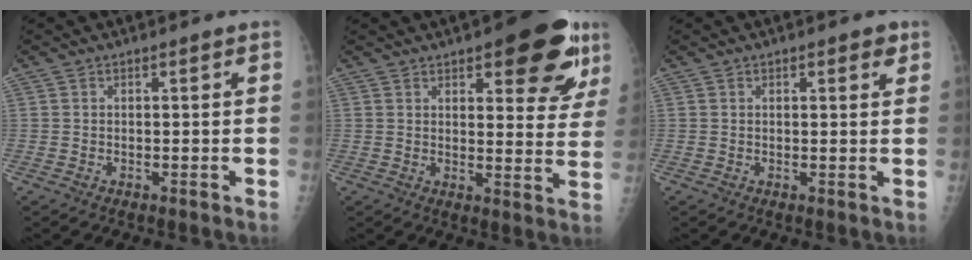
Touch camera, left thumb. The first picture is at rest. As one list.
[{"total": 14.9, "force": [8.0, 5.6, 11.3], "torque": [-0.094, -0.035, 0.097]}, {"total": 2.4, "force": [1.2, 1.1, 1.7], "torque": [-0.010, -0.002, 0.011]}]